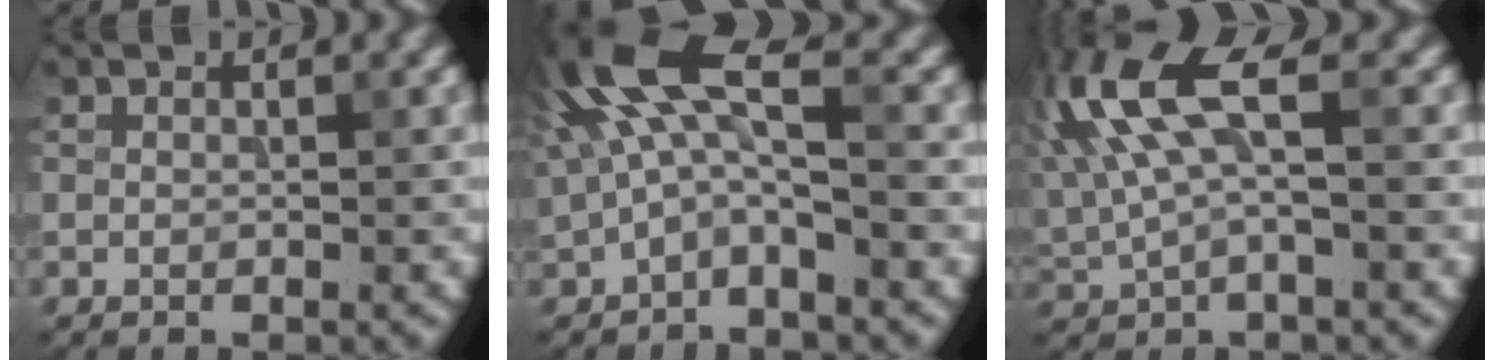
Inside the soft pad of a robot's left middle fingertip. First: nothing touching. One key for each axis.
{"total": 7.5, "fx": 1.6, "fy": 2.8, "fz": 6.8, "tx": -0.139, "ty": 0.020, "tz": 0.018}
{"total": 7.9, "fx": 2.3, "fy": 2.8, "fz": 7.0, "tx": -0.158, "ty": 0.012, "tz": 0.038}